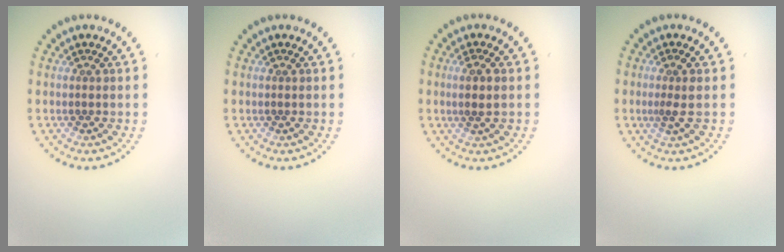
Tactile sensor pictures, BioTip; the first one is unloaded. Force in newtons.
{"total": 0.0}
{"total": 1.4, "press": 1.2, "slide": 0.6}
{"total": 1.3, "press": 1.1, "slide": 0.7}